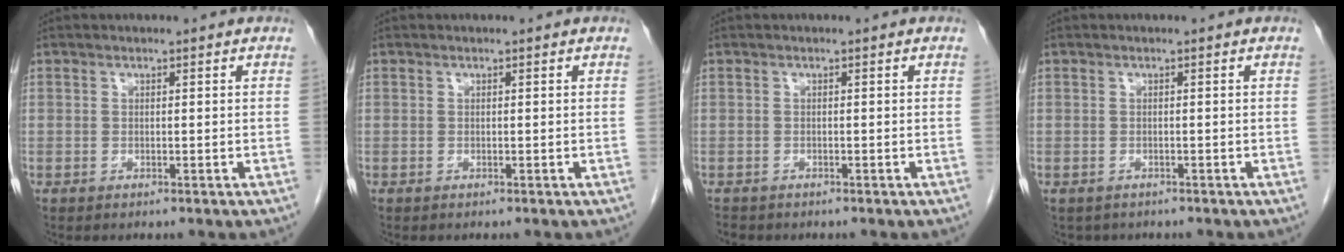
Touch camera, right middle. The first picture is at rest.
{"total": 0.0}
{"total": 1.4, "force": [-1.2, 0.7, 0.2], "torque": [-0.012, -0.002, -0.018]}
{"total": 1.9, "force": [-1.5, 1.1, 0.1], "torque": [-0.007, 0.001, -0.020]}